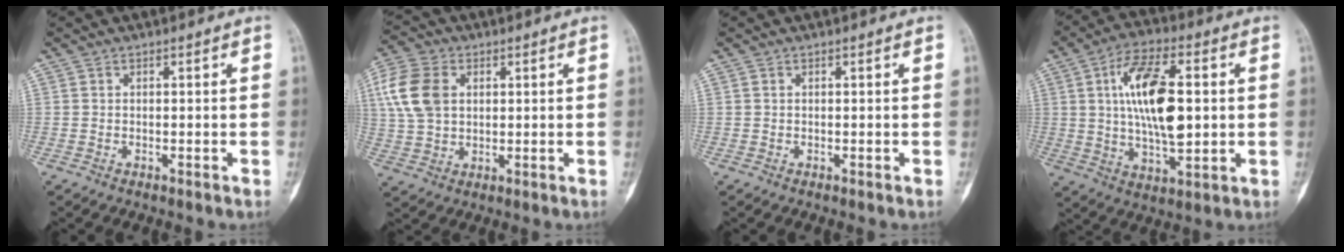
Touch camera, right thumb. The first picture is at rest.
{"total": 10.7, "force": [2.5, 7.5, 7.2], "torque": [-0.148, 0.007, 0.047]}
{"total": 0.0}
{"total": 16.3, "force": [2.1, 7.2, 14.4], "torque": [-0.243, 0.000, 0.037]}